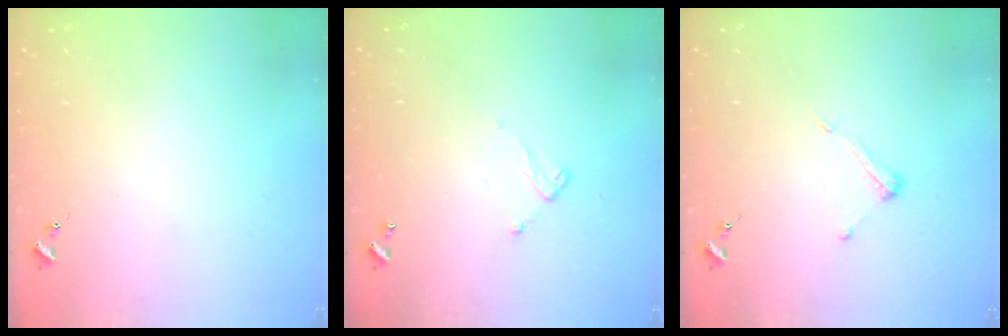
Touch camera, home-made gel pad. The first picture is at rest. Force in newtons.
{"total": 5.8, "press": 5.8, "slide": 0.5}
{"total": 5.7, "press": 5.7, "slide": 0.4}